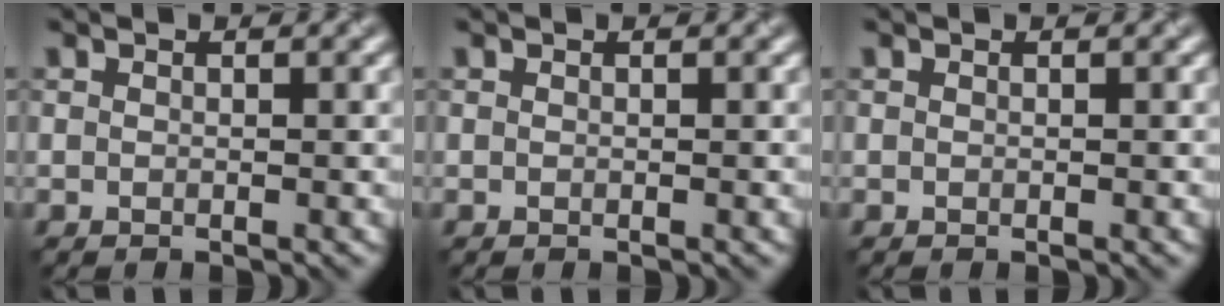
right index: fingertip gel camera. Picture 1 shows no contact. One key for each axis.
{"total": 0.0}
{"total": 0.0}